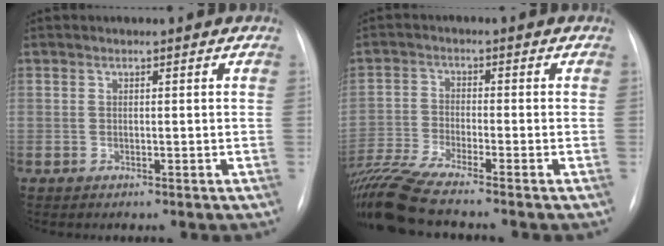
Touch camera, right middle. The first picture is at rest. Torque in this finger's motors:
{"motor_torque": [0.76, -1.38, 0.53, 0.21]}